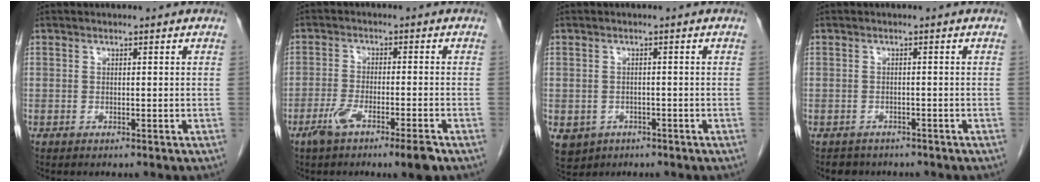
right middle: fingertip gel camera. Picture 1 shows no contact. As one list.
[{"total": 6.8, "force": [-4.3, 0.5, 5.2], "torque": [-0.093, -0.010, -0.074]}, {"total": 5.3, "force": [-2.6, 4.4, 1.3], "torque": [-0.030, -0.001, -0.033]}, {"total": 3.0, "force": [-2.6, 1.6, 0.1], "torque": [-0.013, 0.001, -0.034]}]